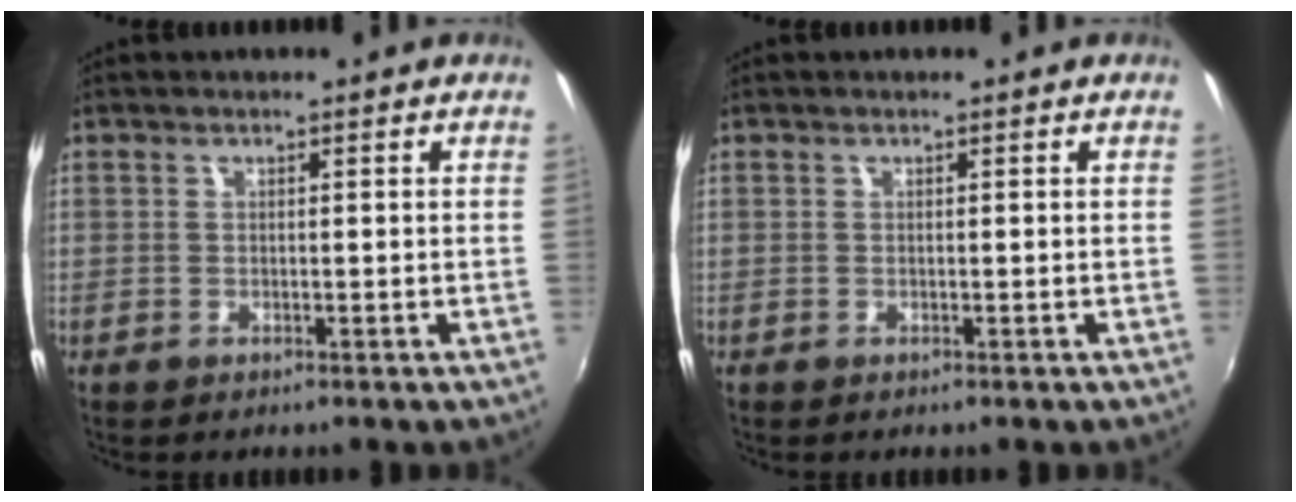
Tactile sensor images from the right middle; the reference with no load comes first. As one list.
[{"total": 0.0}]